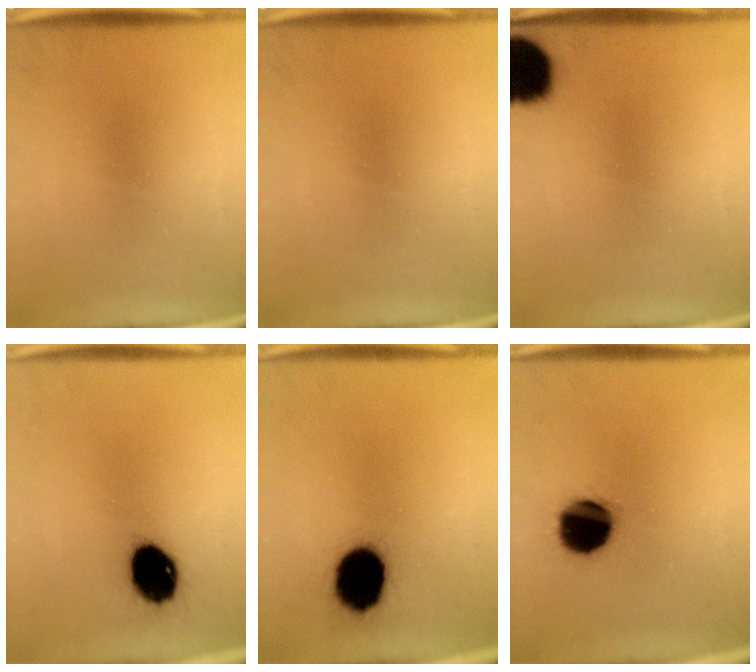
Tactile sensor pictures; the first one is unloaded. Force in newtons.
{"total": 0.0}
{"total": 15.9}
{"total": 12.3}
{"total": 14.8}
{"total": 16.2}